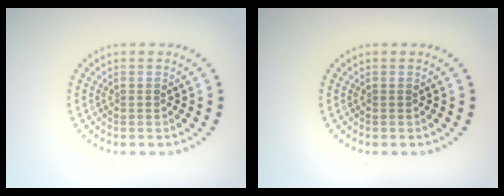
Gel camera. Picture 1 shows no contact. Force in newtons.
{"total": 0.0}